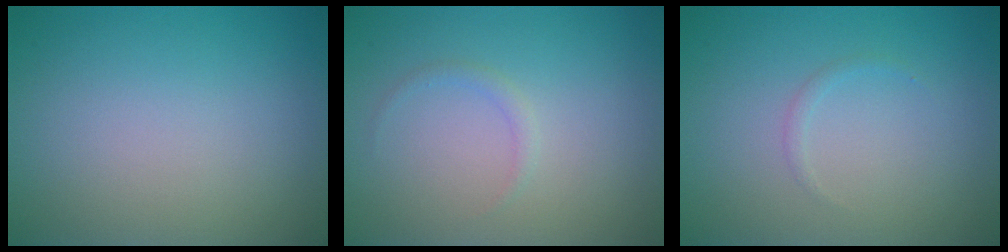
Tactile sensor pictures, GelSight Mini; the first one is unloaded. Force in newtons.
{"total": 0.8, "press": 0.8, "slide": 0.2}
{"total": 0.5, "press": 0.5, "slide": 0.1}